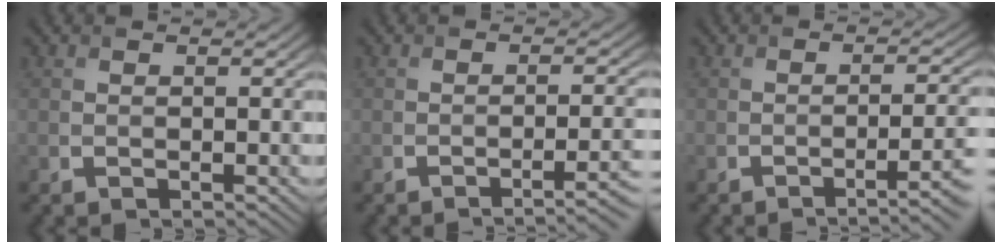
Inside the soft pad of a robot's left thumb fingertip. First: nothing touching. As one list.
[{"total": 4.2, "force": [-2.2, 1.1, 3.4], "torque": [-0.033, 0.003, -0.037]}, {"total": 5.7, "force": [-2.5, 1.7, 4.9], "torque": [-0.050, -0.002, -0.035]}]